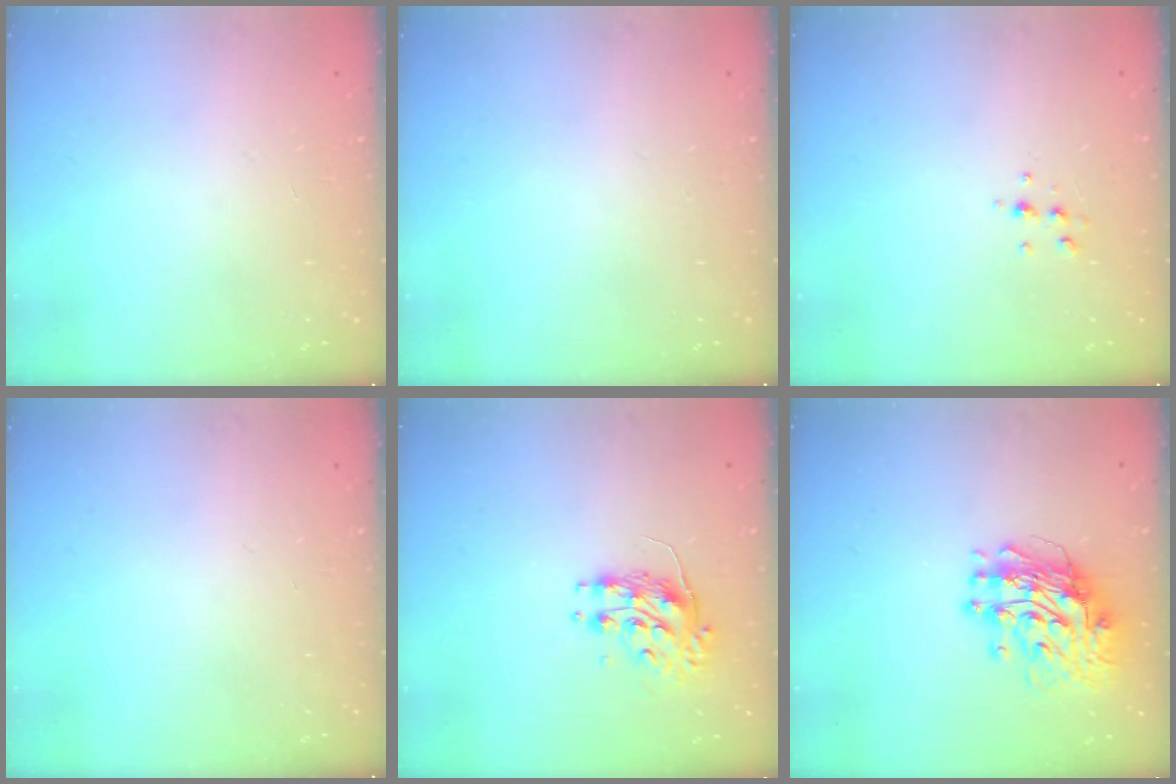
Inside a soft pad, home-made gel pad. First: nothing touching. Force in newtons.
{"total": 0.0}
{"total": 4.7, "press": 4.4, "slide": 1.6}
{"total": 0.0}
{"total": 8.1, "press": 8.1, "slide": 0.1}
{"total": 11.7, "press": 11.7, "slide": 1.1}